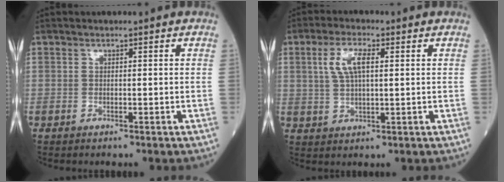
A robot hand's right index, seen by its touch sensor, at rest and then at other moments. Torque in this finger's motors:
{"motor_torque": [0.13, 0.14, 0.14, 0.04]}